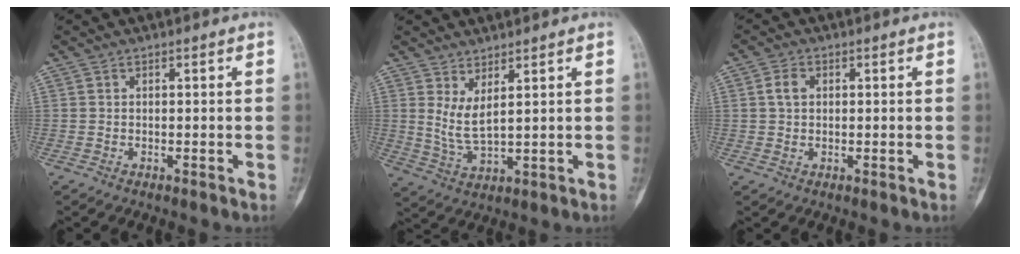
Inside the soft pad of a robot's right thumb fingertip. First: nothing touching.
{"total": 5.3, "force": [2.4, 1.4, 4.5], "torque": [-0.091, -0.033, 0.058]}
{"total": 3.0, "force": [0.6, 2.1, 2.0], "torque": [-0.035, 0.002, 0.012]}